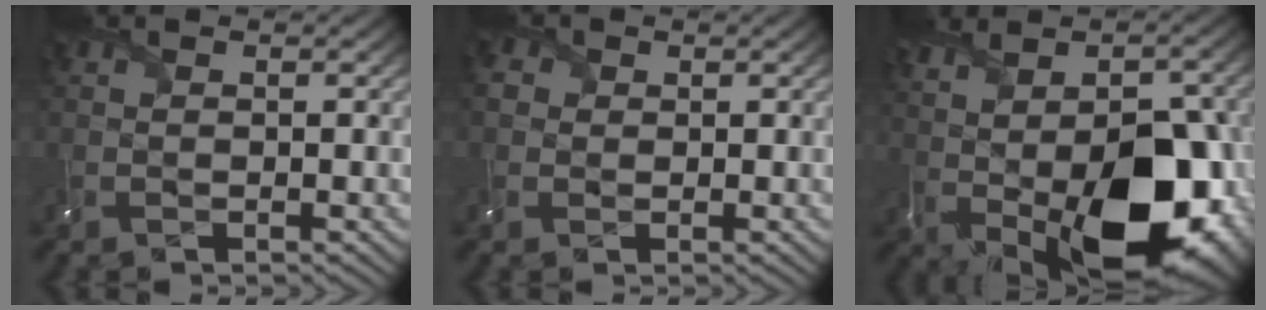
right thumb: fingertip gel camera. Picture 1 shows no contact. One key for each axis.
{"total": 3.1, "fx": 0.8, "fy": 2.7, "fz": 1.3, "tx": -0.060, "ty": 0.012, "tz": 0.009}
{"total": 17.2, "fx": -1.7, "fy": 9.0, "fz": 14.6, "tx": -0.199, "ty": -0.022, "tz": 0.000}